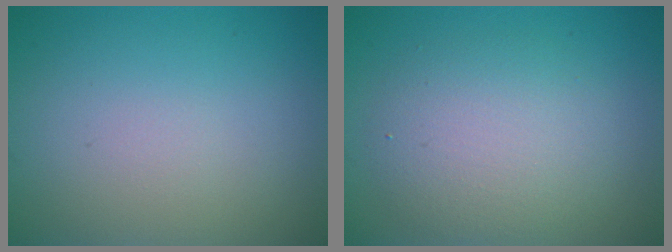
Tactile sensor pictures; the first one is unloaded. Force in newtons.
{"total": 4.6, "press": 4.6, "slide": 0.3}